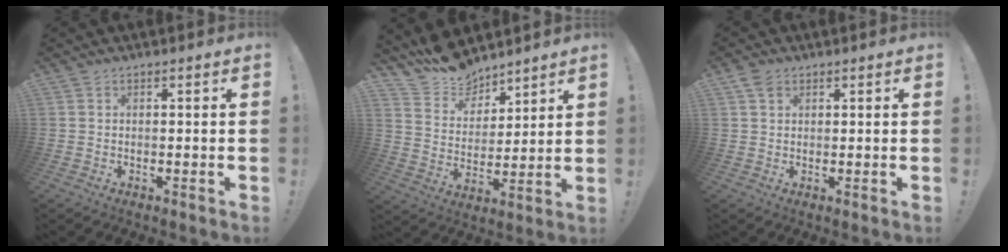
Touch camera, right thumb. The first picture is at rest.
{"total": 11.5, "force": [10.5, 4.6, 0.9], "torque": [-0.038, -0.092, 0.201]}
{"total": 3.1, "force": [1.7, 1.9, 1.7], "torque": [-0.031, 0.000, 0.033]}